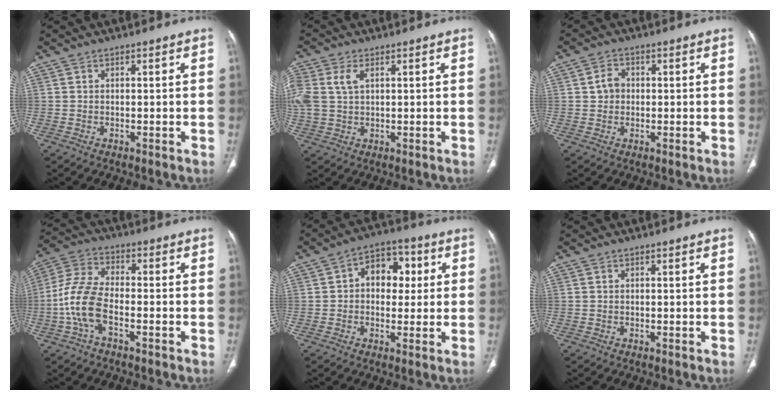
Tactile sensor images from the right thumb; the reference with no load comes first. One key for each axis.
{"total": 7.9, "fx": 2.2, "fy": 4.9, "fz": 5.7, "tx": -0.152, "ty": 0.014, "tz": 0.050}
{"total": 3.3, "fx": 0.2, "fy": 2.8, "fz": 1.7, "tx": -0.019, "ty": 0.008, "tz": 0.000}
{"total": 10.0, "fx": -3.0, "fy": 5.0, "fz": 8.1, "tx": -0.182, "ty": 0.032, "tz": -0.066}
{"total": 9.3, "fx": 1.5, "fy": 6.6, "fz": 6.3, "tx": -0.048, "ty": 0.015, "tz": 0.014}
{"total": 0.0}